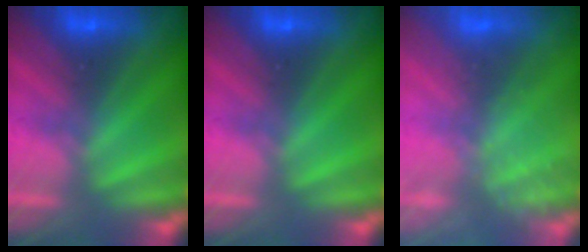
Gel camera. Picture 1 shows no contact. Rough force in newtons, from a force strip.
{"total": 0.0}
{"total": 2.4}